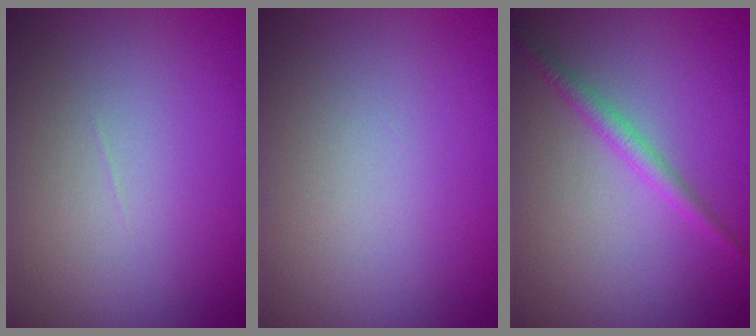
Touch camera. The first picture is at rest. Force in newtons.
{"total": 0.0}
{"total": 1.8, "press": 1.8, "slide": 0.0}